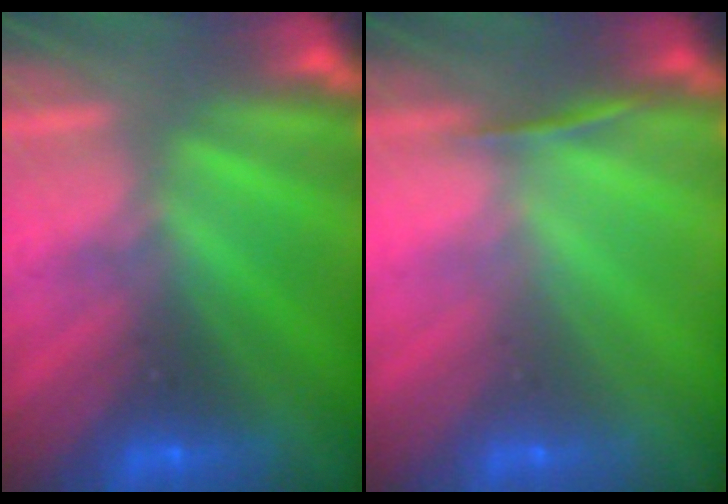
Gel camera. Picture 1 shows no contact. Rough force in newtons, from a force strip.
{"total": 1.3}